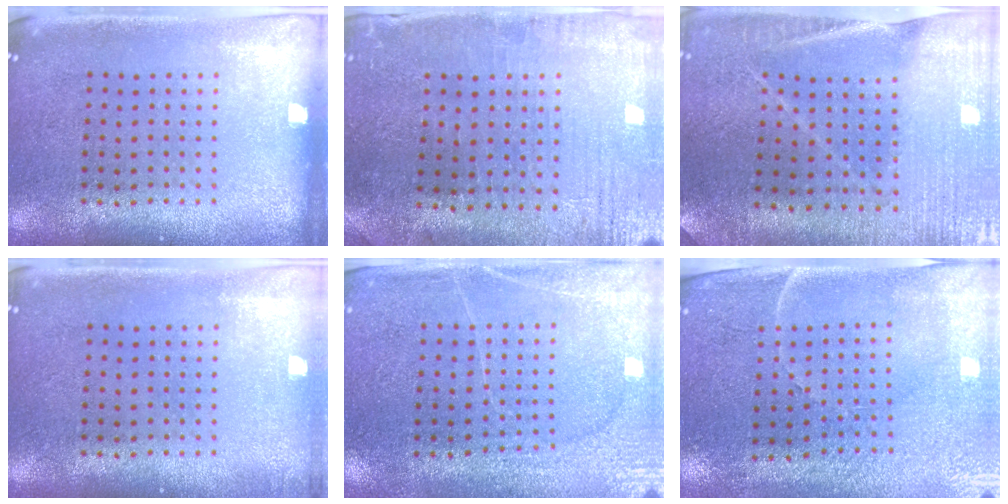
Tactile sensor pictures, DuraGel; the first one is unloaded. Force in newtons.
{"total": 0.6, "press": 0.5, "slide": 0.3}
{"total": 1.4, "press": 1.4, "slide": 0.2}
{"total": 0.7, "press": 0.7, "slide": 0.2}
{"total": 2.8, "press": 2.7, "slide": 0.8}
{"total": 3.4, "press": 3.2, "slide": 1.3}